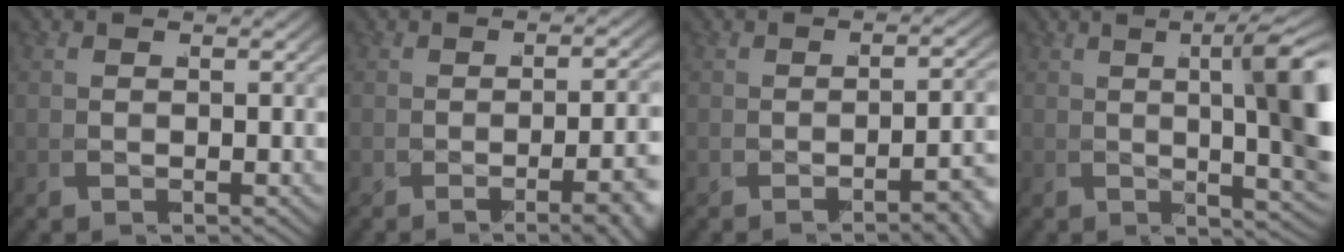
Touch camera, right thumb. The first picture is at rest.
{"total": 5.1, "force": [-2.1, 1.0, 4.5], "torque": [-0.045, 0.014, -0.039]}
{"total": 3.8, "force": [-2.4, 0.5, 3.0], "torque": [-0.029, 0.015, -0.042]}
{"total": 11.8, "force": [2.0, 4.4, 10.7], "torque": [-0.121, 0.018, 0.023]}